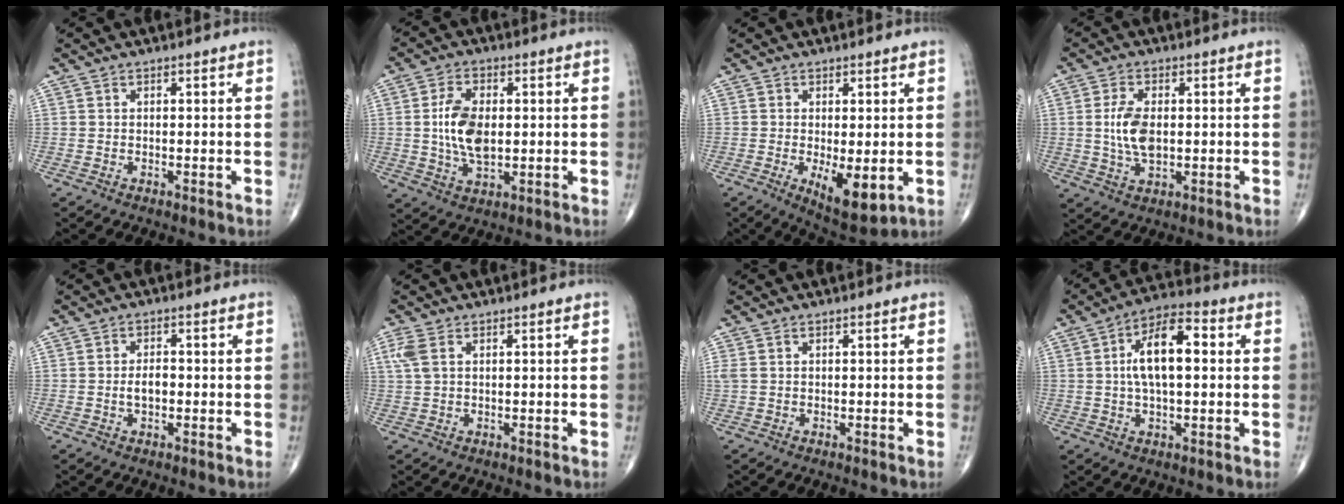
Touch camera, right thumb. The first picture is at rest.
{"total": 9.5, "force": [0.4, 5.1, 7.9], "torque": [-0.149, -0.003, 0.011]}
{"total": 8.3, "force": [-1.8, 3.2, 7.4], "torque": [-0.105, -0.024, -0.019]}
{"total": 7.1, "force": [0.2, 3.8, 6.1], "torque": [-0.120, -0.005, 0.004]}
{"total": 2.9, "force": [-0.5, 1.6, 2.3], "torque": [-0.038, 0.004, -0.011]}
{"total": 3.2, "force": [1.2, 1.5, 2.5], "torque": [-0.074, 0.013, 0.032]}
{"total": 1.4, "force": [0.5, 0.8, 1.1], "torque": [-0.041, 0.016, 0.018]}
{"total": 11.9, "force": [1.6, 5.4, 10.5], "torque": [-0.177, 0.020, 0.020]}